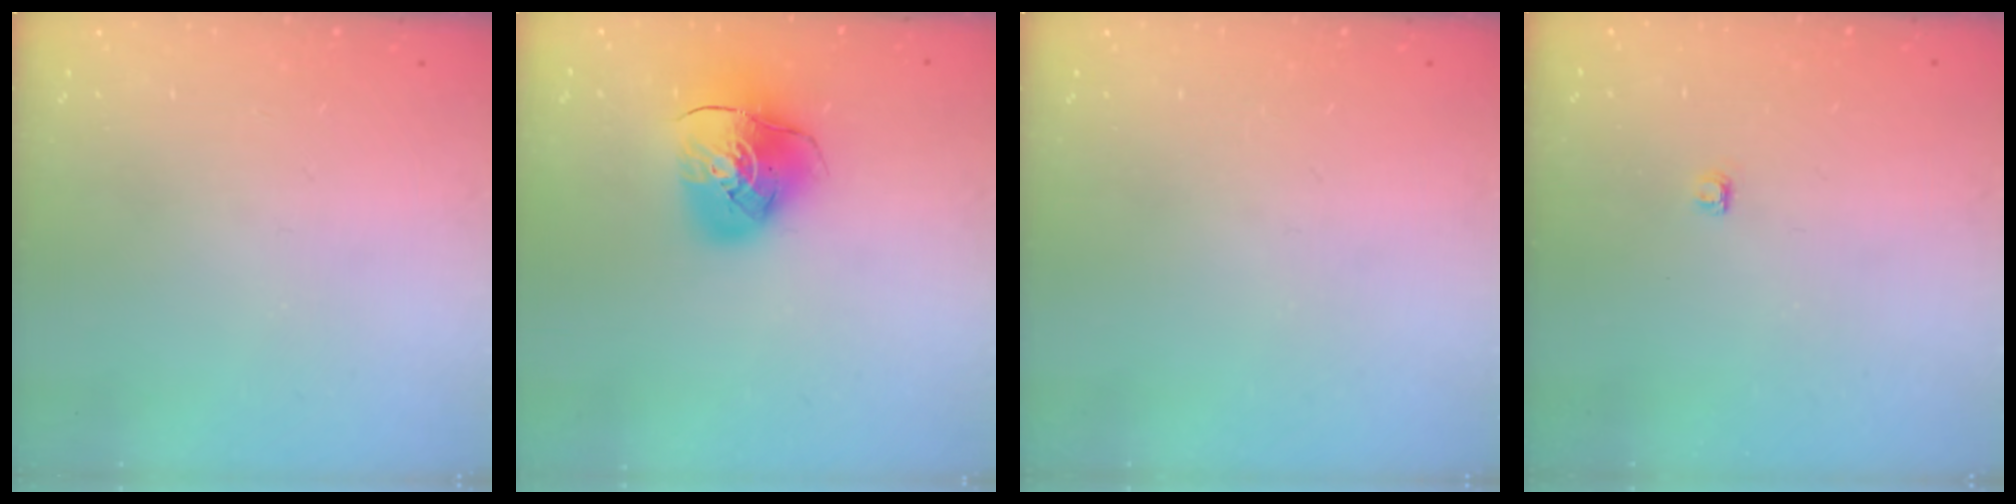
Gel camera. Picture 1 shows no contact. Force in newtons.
{"total": 10.6, "press": 10.5, "slide": 1.2}
{"total": 0.0}
{"total": 2.8, "press": 2.8, "slide": 0.4}